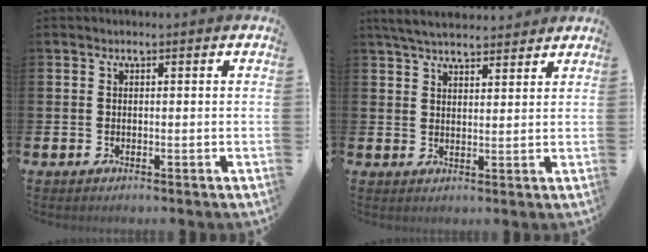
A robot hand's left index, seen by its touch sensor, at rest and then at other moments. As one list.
[{"total": 4.7, "force": [4.5, 1.0, 1.1], "torque": [-0.040, -0.013, 0.084]}]